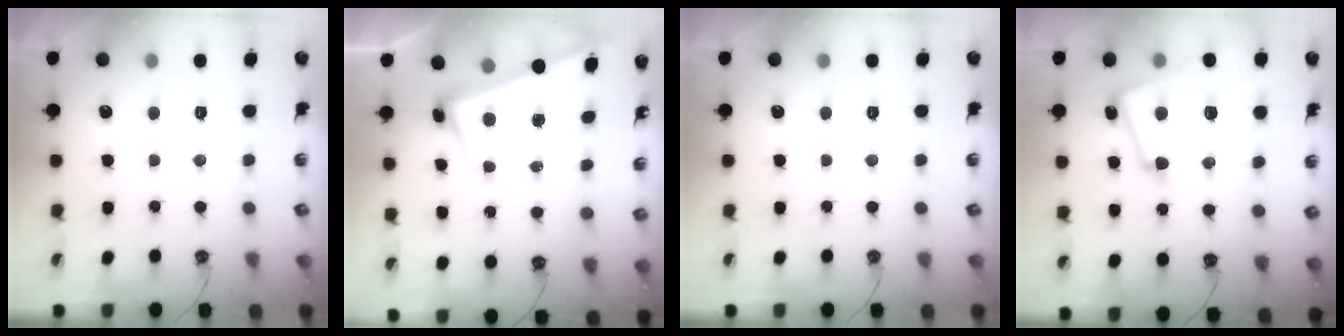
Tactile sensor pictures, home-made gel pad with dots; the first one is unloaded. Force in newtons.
{"total": 2.5, "press": 2.4, "slide": 0.6}
{"total": 0.0}
{"total": 7.5, "press": 7.4, "slide": 1.4}